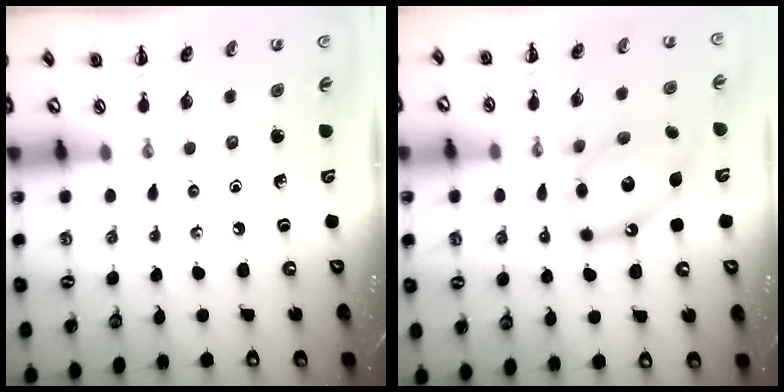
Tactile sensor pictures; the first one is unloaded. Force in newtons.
{"total": 12.5, "press": 12.0, "slide": 3.4}